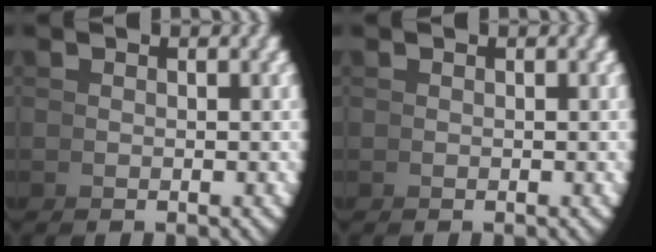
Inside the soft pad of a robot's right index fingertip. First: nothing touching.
{"total": 0.0}